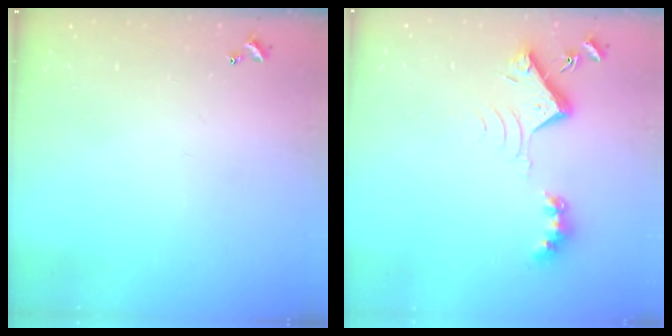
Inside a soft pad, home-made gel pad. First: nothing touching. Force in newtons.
{"total": 7.8, "press": 7.7, "slide": 0.7}